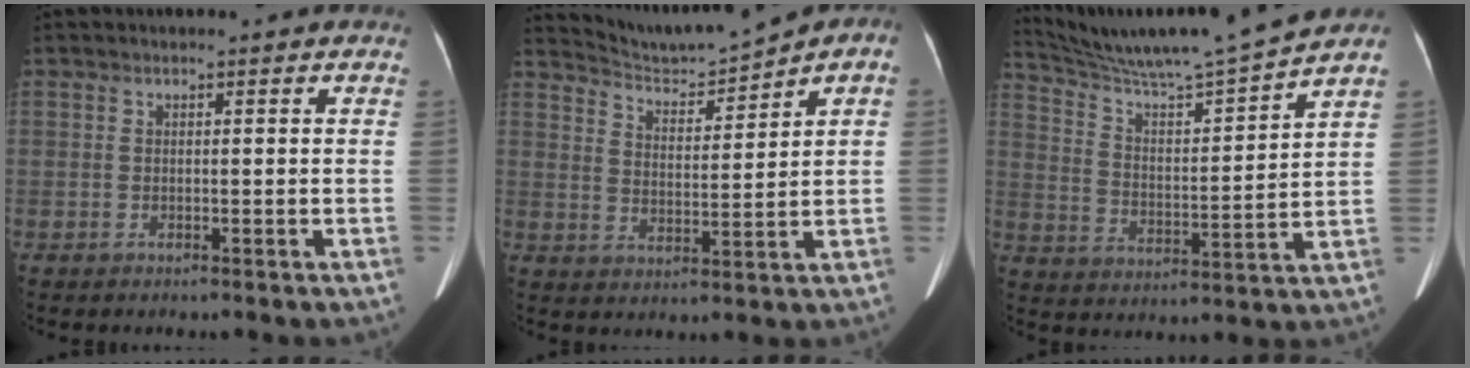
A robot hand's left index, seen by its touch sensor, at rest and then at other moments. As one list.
[{"total": 6.5, "force": [6.4, -0.3, 1.1], "torque": [-0.021, 0.008, 0.129]}, {"total": 14.6, "force": [13.6, -2.3, 4.9], "torque": [-0.097, -0.025, 0.228]}]